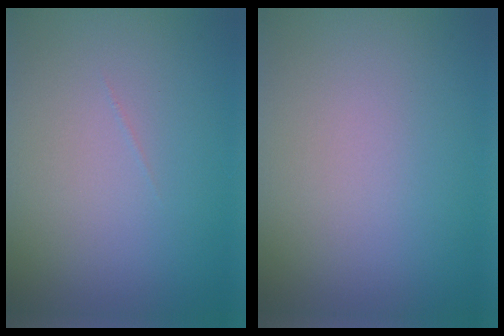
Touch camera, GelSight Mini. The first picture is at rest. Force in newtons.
{"total": 0.0}